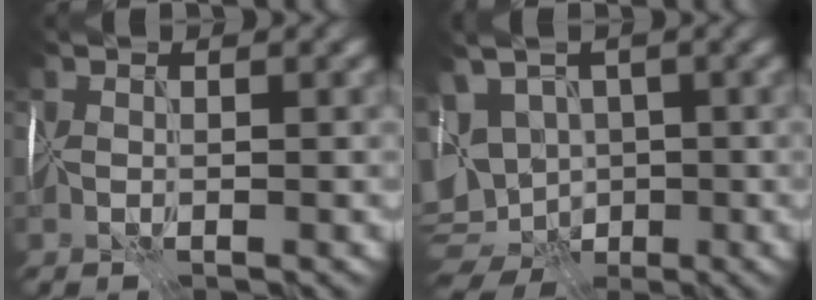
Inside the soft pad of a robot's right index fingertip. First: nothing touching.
{"total": 10.5, "force": [-0.8, 8.0, 6.8], "torque": [-0.117, 0.004, -0.014]}